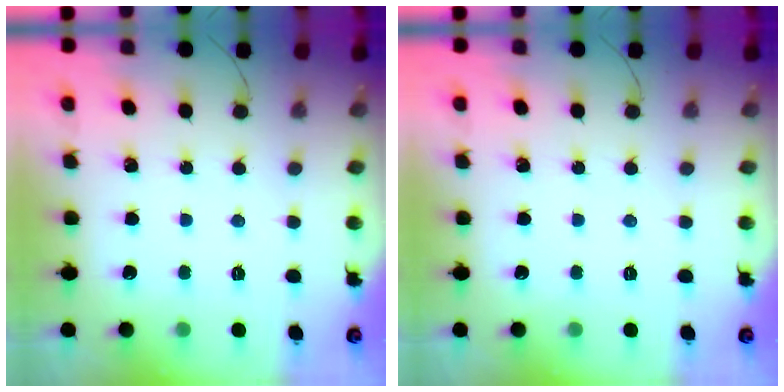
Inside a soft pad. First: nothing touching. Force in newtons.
{"total": 0.0}